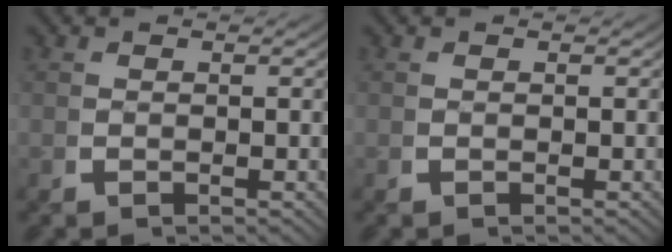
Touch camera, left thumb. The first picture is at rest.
{"total": 0.0}